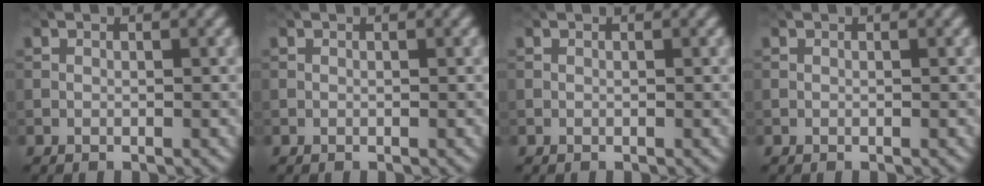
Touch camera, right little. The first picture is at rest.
{"total": 0.0}
{"total": 0.0}
{"total": 0.0}